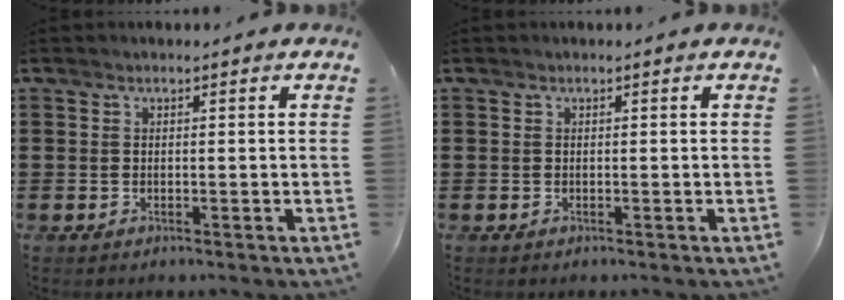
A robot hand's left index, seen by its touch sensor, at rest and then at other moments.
{"total": 0.0}